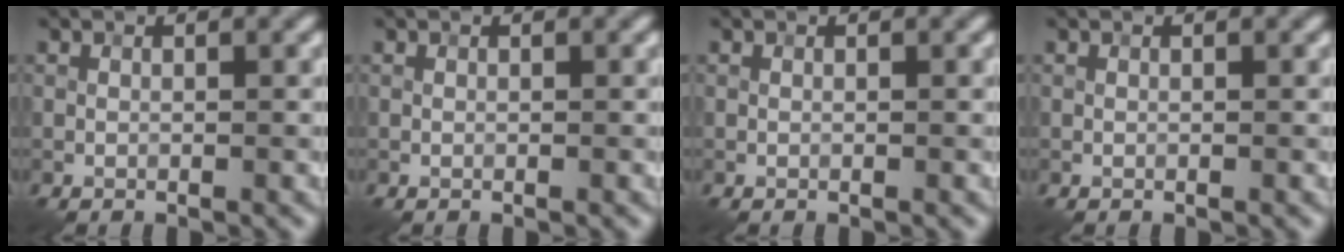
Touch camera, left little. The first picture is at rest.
{"total": 0.0}
{"total": 0.0}
{"total": 0.0}